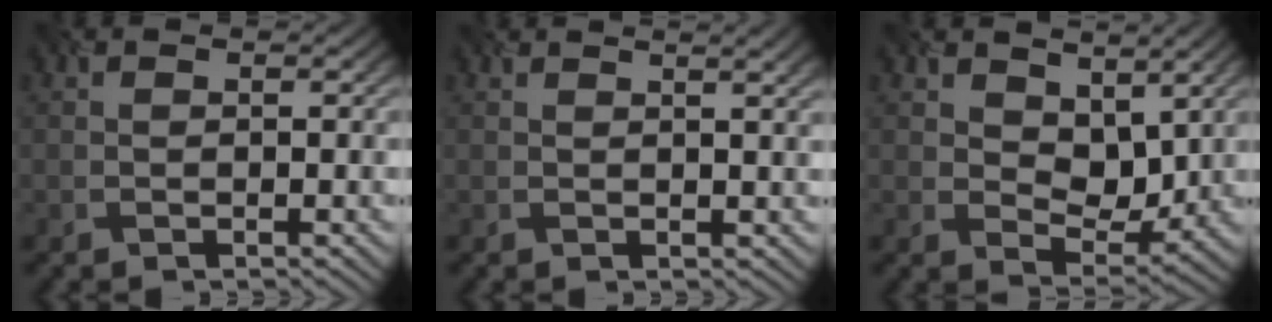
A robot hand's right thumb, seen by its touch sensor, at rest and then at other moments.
{"total": 3.0, "force": [1.5, 0.9, 2.5], "torque": [-0.021, 0.016, 0.008]}
{"total": 6.0, "force": [3.2, 3.8, 3.3], "torque": [-0.073, -0.004, 0.060]}